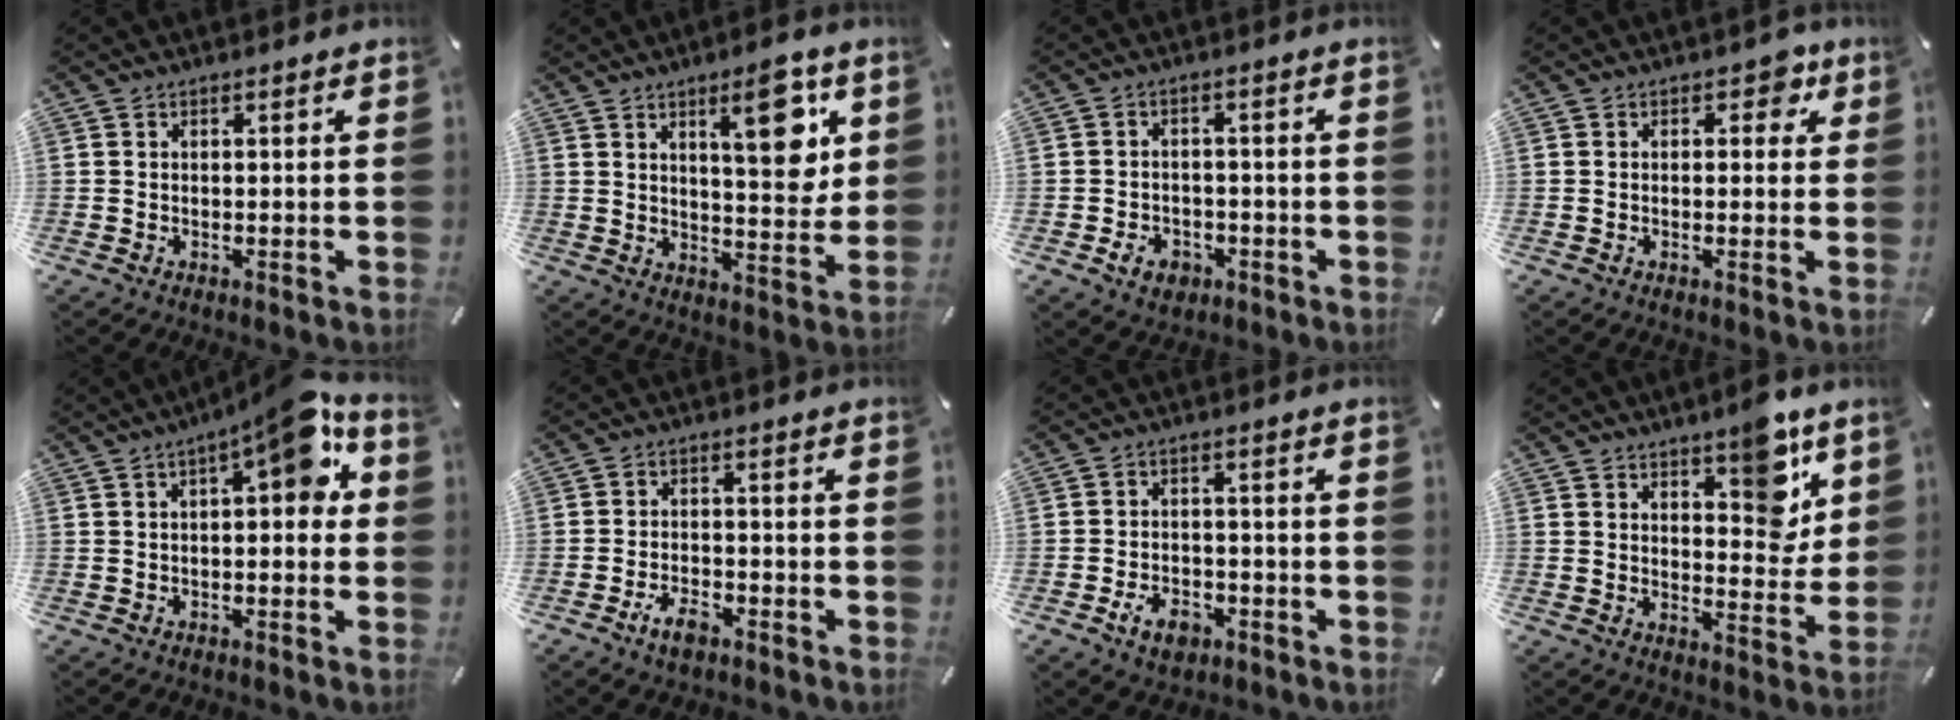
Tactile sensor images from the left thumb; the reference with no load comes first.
{"total": 14.1, "force": [6.3, 5.3, 11.5], "torque": [-0.145, -0.034, 0.096]}
{"total": 5.0, "force": [-2.2, 3.9, 2.2], "torque": [-0.039, 0.005, -0.041]}
{"total": 4.0, "force": [1.5, 2.5, 2.8], "torque": [-0.020, -0.002, 0.015]}
{"total": 10.3, "force": [4.2, 3.2, 8.8], "torque": [-0.116, -0.027, 0.062]}
{"total": 4.7, "force": [-3.0, 2.2, 2.9], "torque": [-0.065, 0.011, -0.058]}
{"total": 5.9, "force": [-2.9, 3.9, 3.4], "torque": [-0.070, 0.013, -0.054]}
{"total": 11.3, "force": [6.9, 5.7, 6.8], "torque": [-0.056, -0.051, 0.113]}